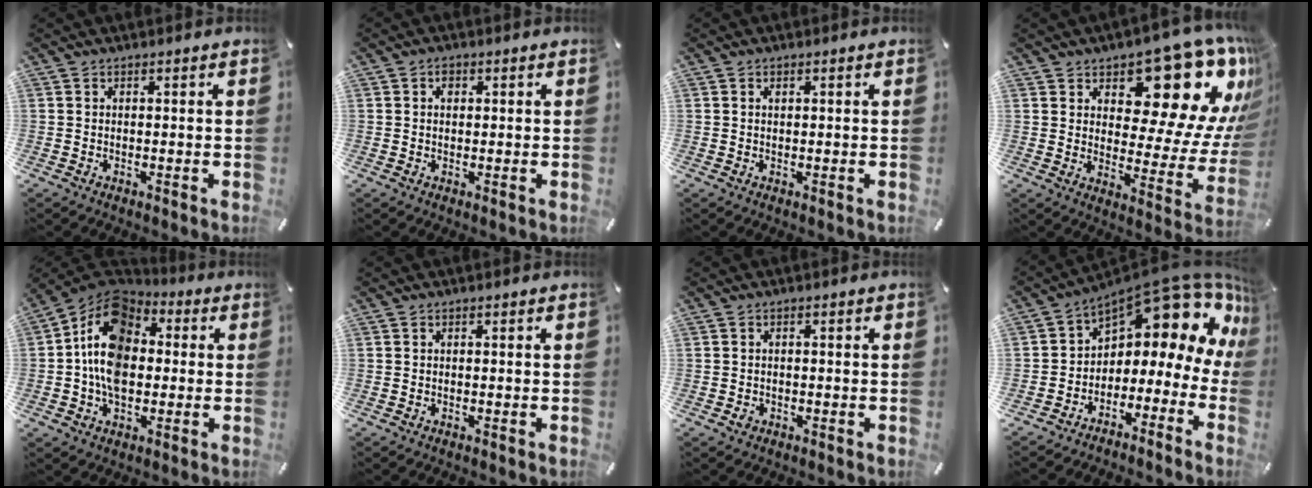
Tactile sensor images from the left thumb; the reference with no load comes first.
{"total": 1.5, "force": [0.3, 1.2, 0.8], "torque": [-0.010, 0.004, 0.003]}
{"total": 0.7, "force": [0.2, 0.5, 0.5], "torque": [-0.010, 0.001, 0.004]}
{"total": 19.3, "force": [11.7, 10.1, 11.6], "torque": [-0.131, -0.103, 0.190]}
{"total": 14.4, "force": [-0.5, 10.6, 9.9], "torque": [-0.188, 0.009, -0.016]}
{"total": 0.0}
{"total": 1.2, "force": [-0.4, 1.0, 0.5], "torque": [-0.009, 0.003, -0.009]}
{"total": 12.4, "force": [8.9, 5.2, 6.8], "torque": [-0.087, -0.083, 0.137]}